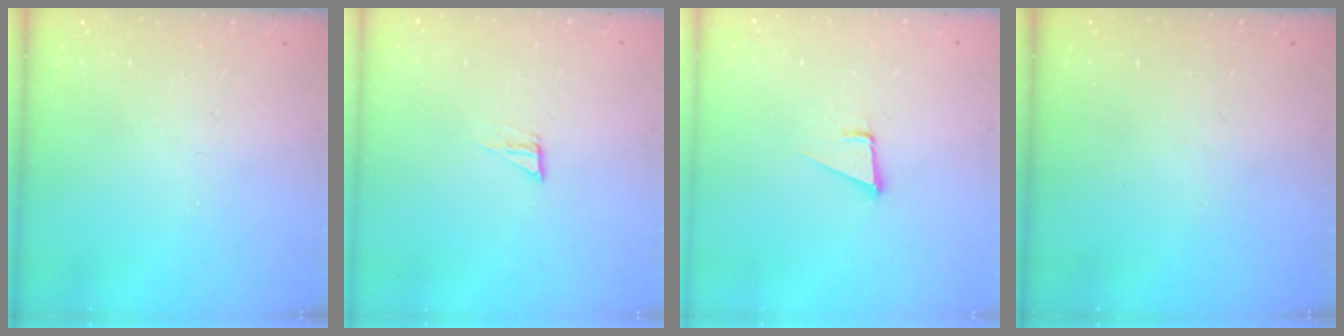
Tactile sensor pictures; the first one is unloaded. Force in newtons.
{"total": 4.3, "press": 4.3, "slide": 0.3}
{"total": 3.6, "press": 2.8, "slide": 2.3}
{"total": 0.0}